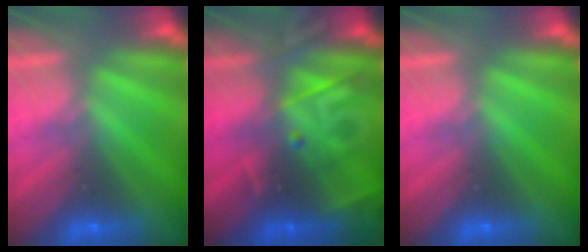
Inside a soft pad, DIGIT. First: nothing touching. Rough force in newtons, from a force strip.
{"total": 2.8}
{"total": 0.0}